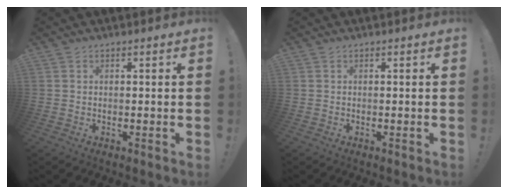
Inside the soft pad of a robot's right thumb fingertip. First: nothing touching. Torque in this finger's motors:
{"motor_torque": [0.00, 0.00, -0.01, -0.01, 0.00]}